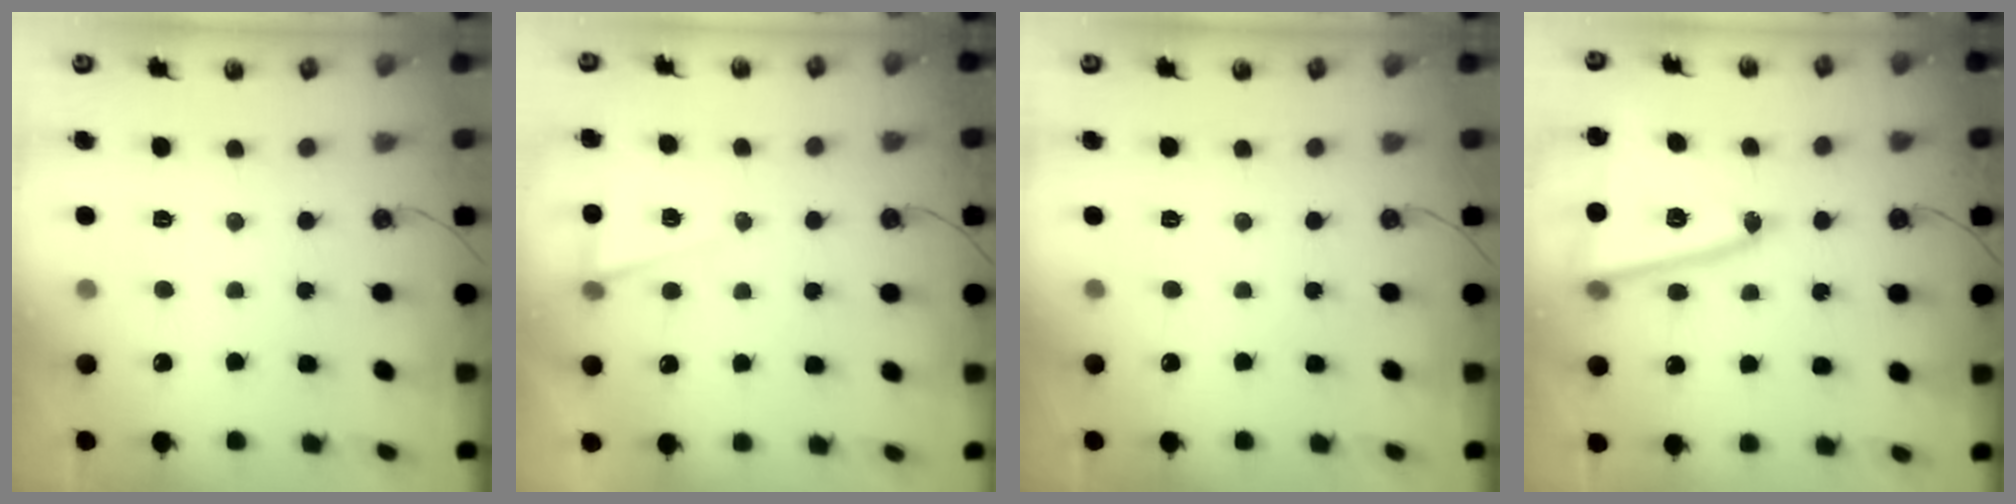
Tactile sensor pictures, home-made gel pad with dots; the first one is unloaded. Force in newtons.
{"total": 6.2, "press": 4.2, "slide": 4.5}
{"total": 0.0}
{"total": 18.7, "press": 18.6, "slide": 2.1}